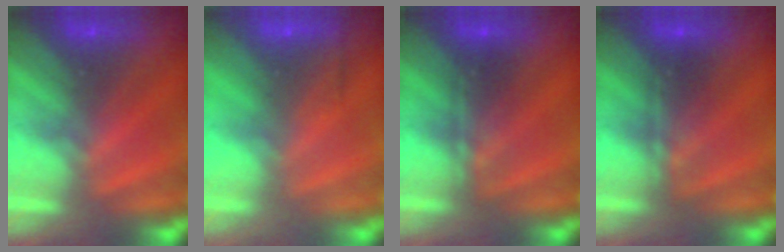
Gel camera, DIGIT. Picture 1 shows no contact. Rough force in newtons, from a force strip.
{"total": 2.4}
{"total": 2.4}
{"total": 2.4}